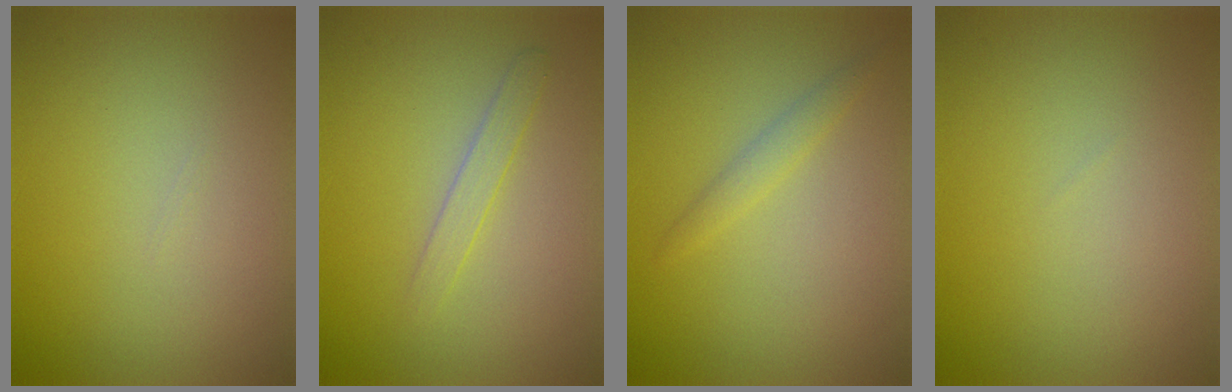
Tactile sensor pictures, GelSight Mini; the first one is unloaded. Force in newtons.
{"total": 1.4, "press": 1.4, "slide": 0.1}
{"total": 1.3, "press": 1.3, "slide": 0.1}
{"total": 0.0}